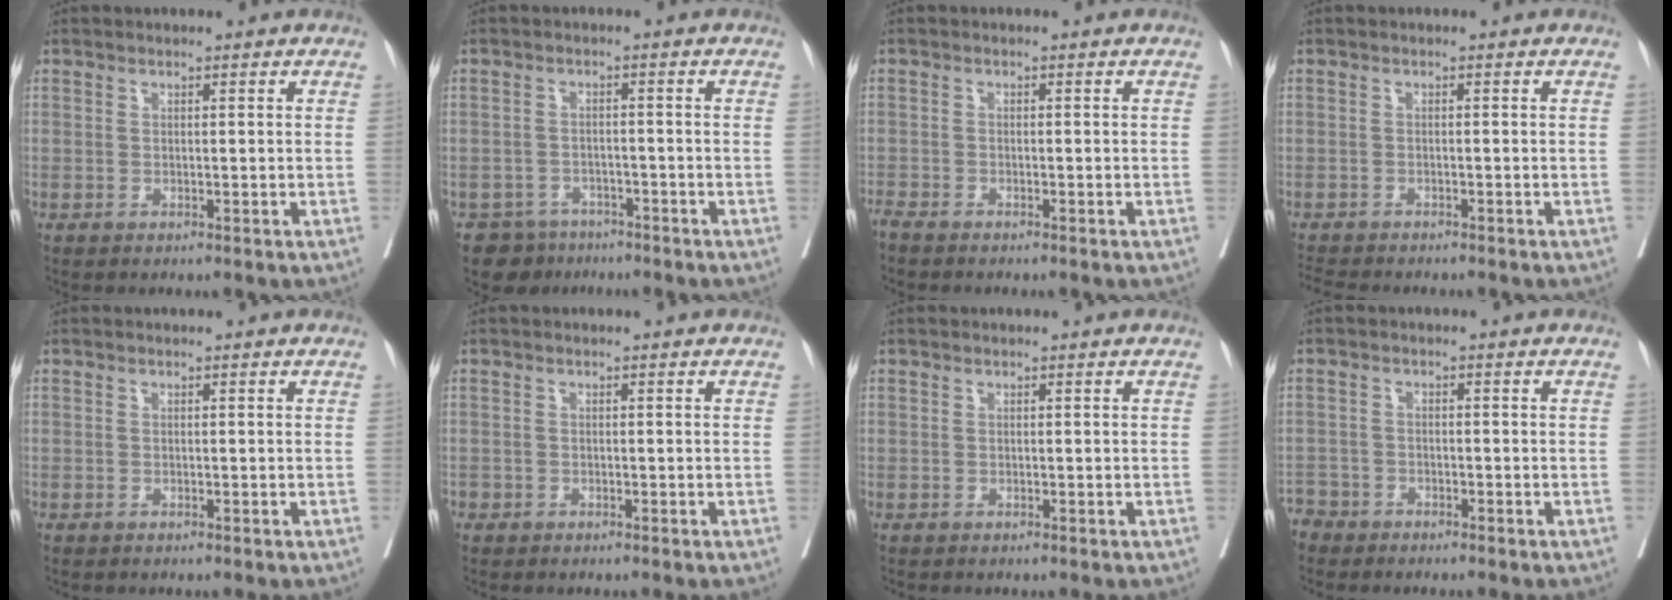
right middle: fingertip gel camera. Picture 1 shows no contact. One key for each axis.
{"total": 4.3, "fx": -3.3, "fy": 2.8, "fz": -0.3, "tx": 0.014, "ty": 0.006, "tz": -0.052}
{"total": 2.3, "fx": -2.1, "fy": -0.3, "fz": 1.0, "tx": -0.020, "ty": -0.005, "tz": -0.040}
{"total": 4.3, "fx": -4.0, "fy": 0.6, "fz": 1.5, "tx": -0.020, "ty": -0.010, "tz": -0.066}
{"total": 0.0}
{"total": 0.7, "fx": -0.5, "fy": 0.5, "fz": 0.1, "tx": -0.008, "ty": 0.001, "tz": -0.009}
{"total": 0.0}
{"total": 3.2, "fx": -2.9, "fy": 1.2, "fz": -0.6, "tx": 0.006, "ty": -0.002, "tz": -0.061}